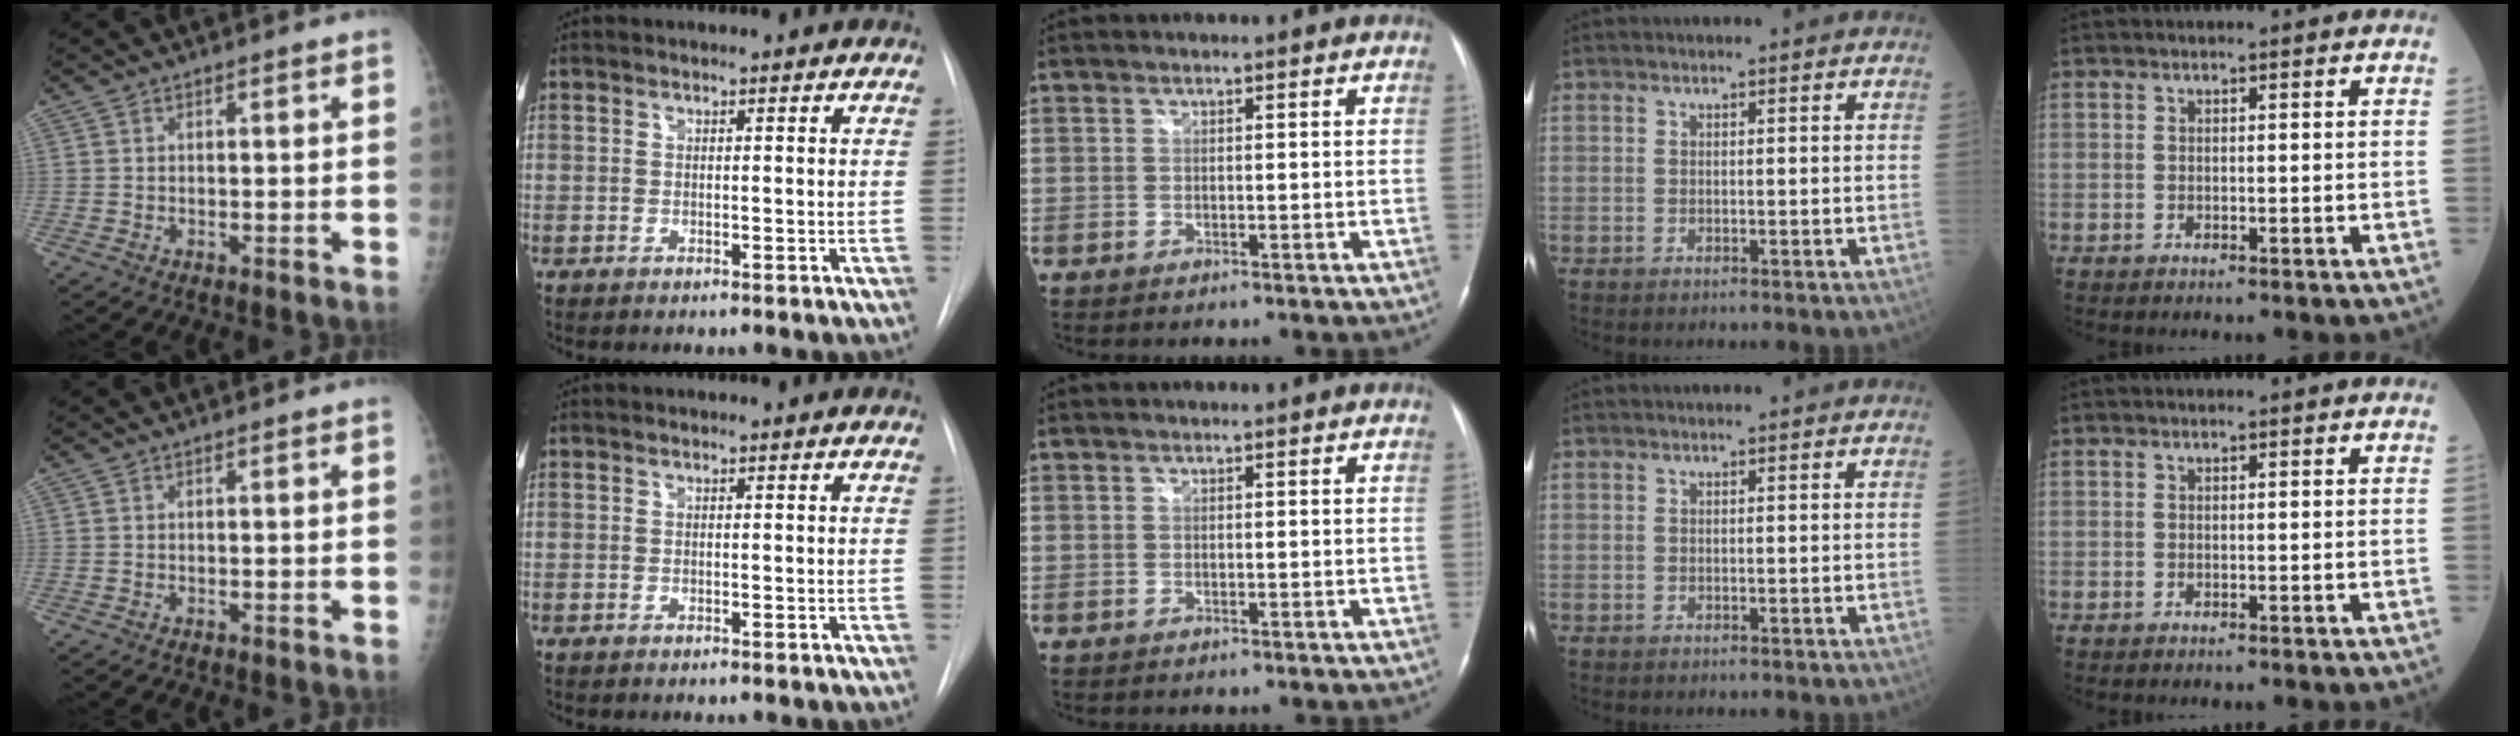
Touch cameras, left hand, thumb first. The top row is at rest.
{}